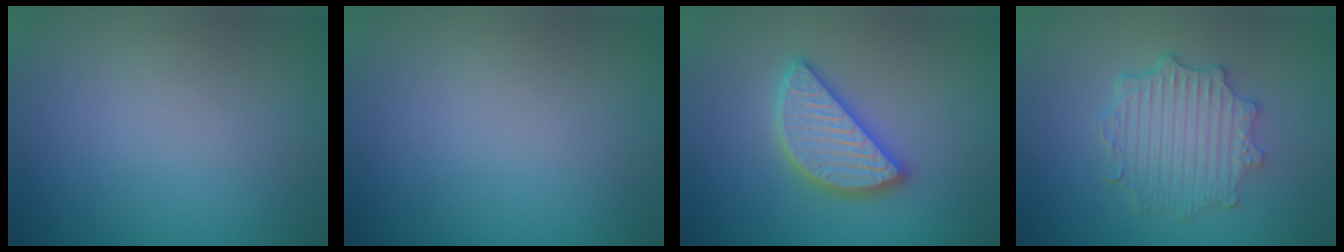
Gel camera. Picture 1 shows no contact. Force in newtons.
{"total": 0.0}
{"total": 4.7, "press": 4.7, "slide": 0.5}
{"total": 4.6, "press": 3.8, "slide": 2.7}